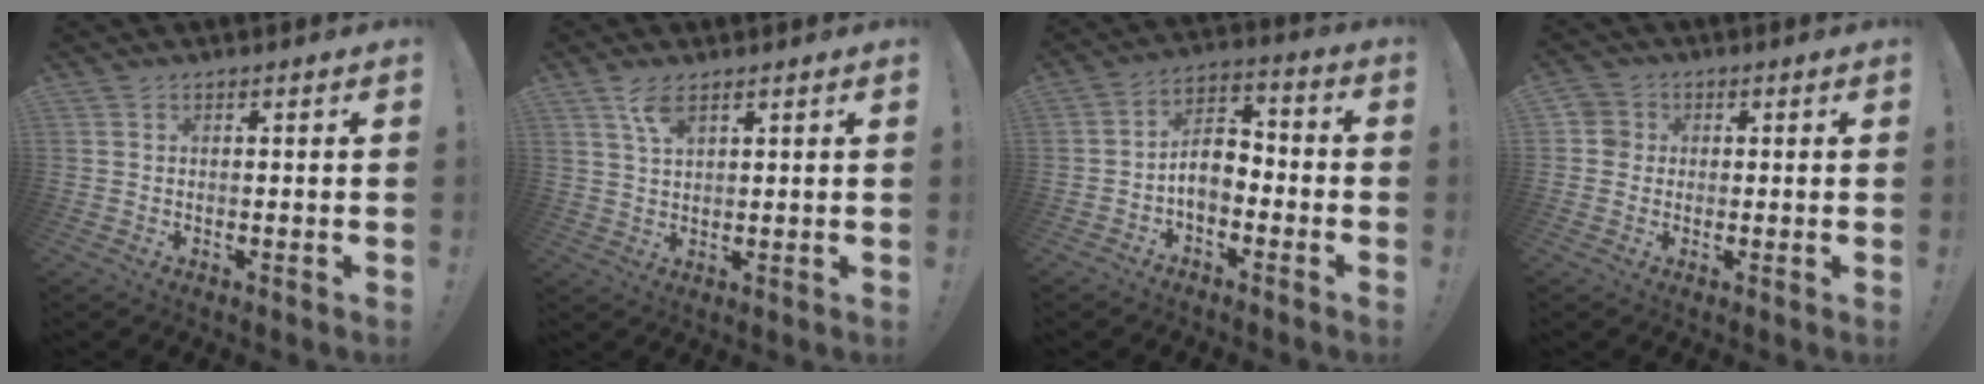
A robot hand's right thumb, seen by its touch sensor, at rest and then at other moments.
{"total": 5.0, "force": [3.1, 1.8, 3.4], "torque": [-0.060, -0.015, 0.054]}
{"total": 8.2, "force": [-2.4, 5.9, 5.2], "torque": [-0.090, 0.019, -0.039]}
{"total": 3.8, "force": [0.3, 3.7, 1.1], "torque": [-0.010, 0.008, 0.005]}